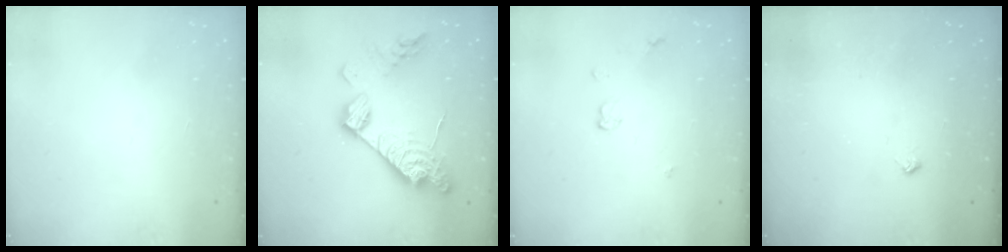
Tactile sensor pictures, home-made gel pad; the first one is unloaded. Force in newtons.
{"total": 18.8, "press": 18.8, "slide": 1.4}
{"total": 3.7, "press": 3.7, "slide": 0.4}
{"total": 5.1, "press": 5.1, "slide": 0.7}